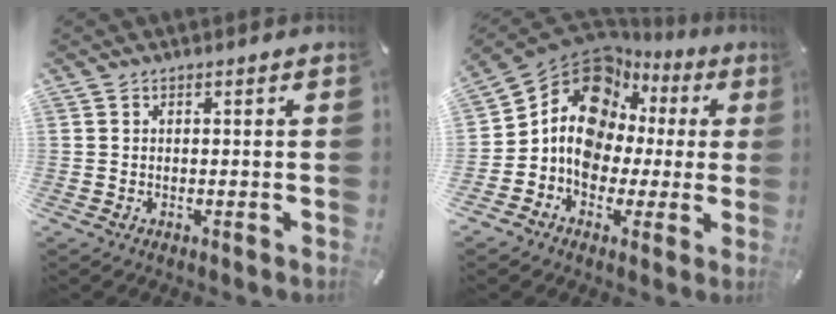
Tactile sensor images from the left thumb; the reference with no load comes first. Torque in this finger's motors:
{"motor_torque": [2.18, 2.83, 1.16, 0.69, 0.13]}